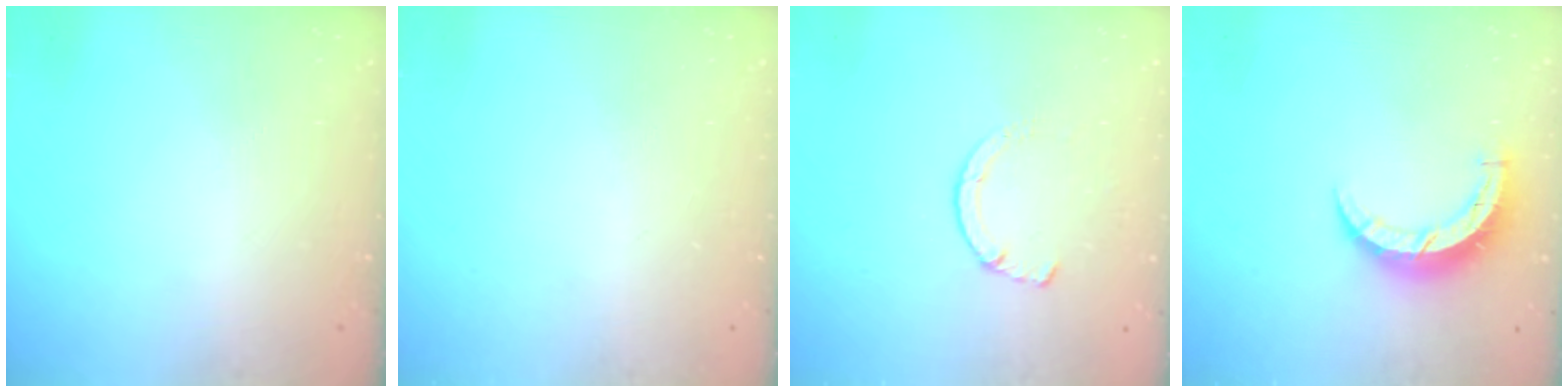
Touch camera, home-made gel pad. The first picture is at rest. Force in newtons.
{"total": 0.0}
{"total": 1.5, "press": 1.5, "slide": 0.3}
{"total": 7.5, "press": 7.5, "slide": 0.5}